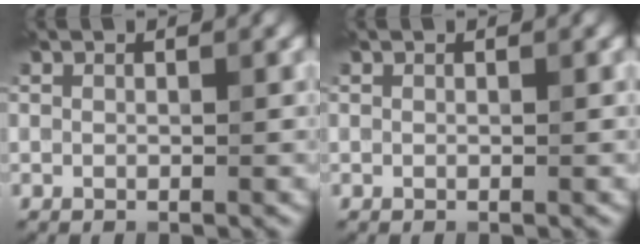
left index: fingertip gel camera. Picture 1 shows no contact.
{"total": 0.0}